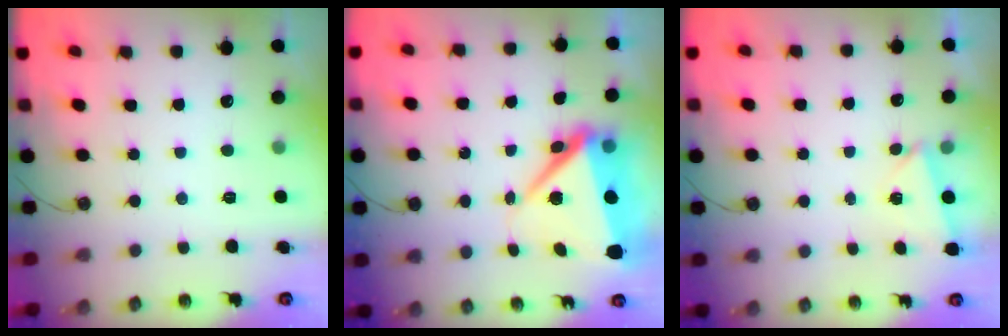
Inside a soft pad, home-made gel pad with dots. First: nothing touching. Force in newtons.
{"total": 11.9, "press": 11.6, "slide": 2.5}
{"total": 1.7, "press": 0.9, "slide": 1.5}